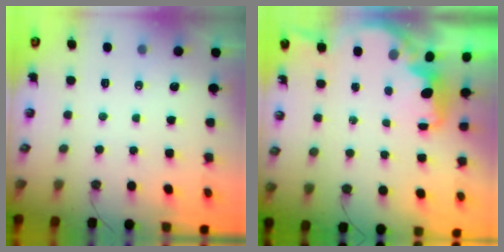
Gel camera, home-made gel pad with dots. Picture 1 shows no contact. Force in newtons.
{"total": 2.1, "press": 1.9, "slide": 0.8}